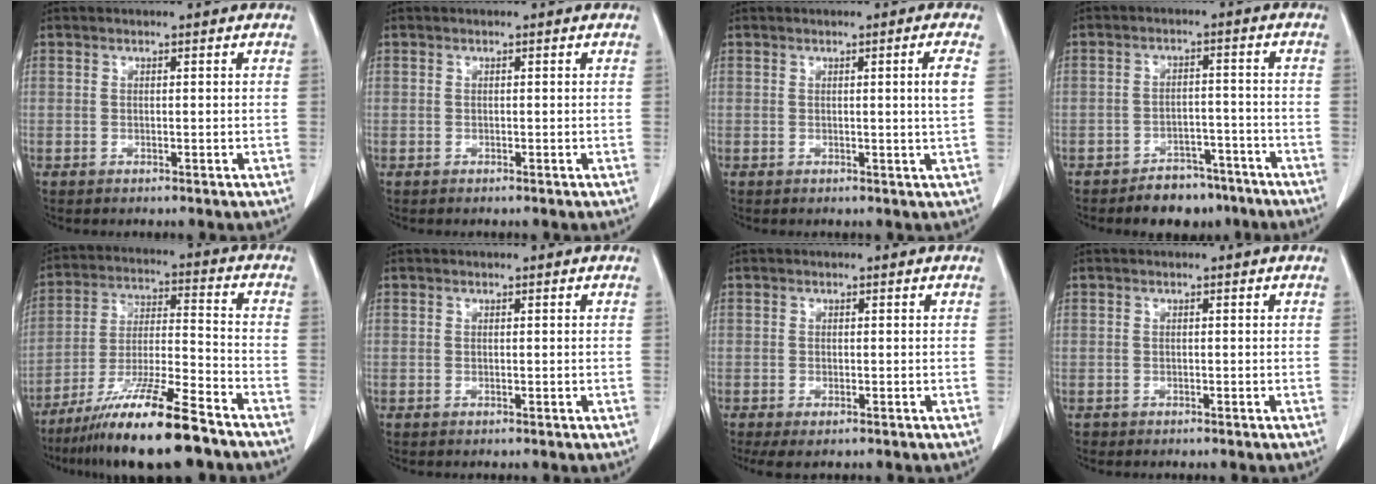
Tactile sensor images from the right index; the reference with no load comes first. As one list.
[{"total": 0.0}, {"total": 2.4, "force": [0.4, -0.8, 2.3], "torque": [-0.035, -0.005, 0.008]}, {"total": 6.5, "force": [-5.1, 3.6, 1.7], "torque": [-0.010, 0.012, -0.075]}, {"total": 15.8, "force": [-11.6, 0.8, 10.7], "torque": [-0.211, -0.031, -0.209]}, {"total": 0.0}, {"total": 2.6, "force": [-1.7, 0.8, 1.8], "torque": [-0.032, -0.008, -0.024]}, {"total": 0.6, "force": [-0.4, 0.5, -0.1], "torque": [-0.004, 0.004, -0.011]}]